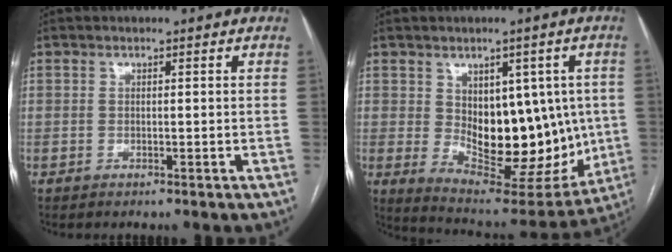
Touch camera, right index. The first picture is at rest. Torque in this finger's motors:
{"motor_torque": [1.74, 0.07, 0.39, 0.11]}